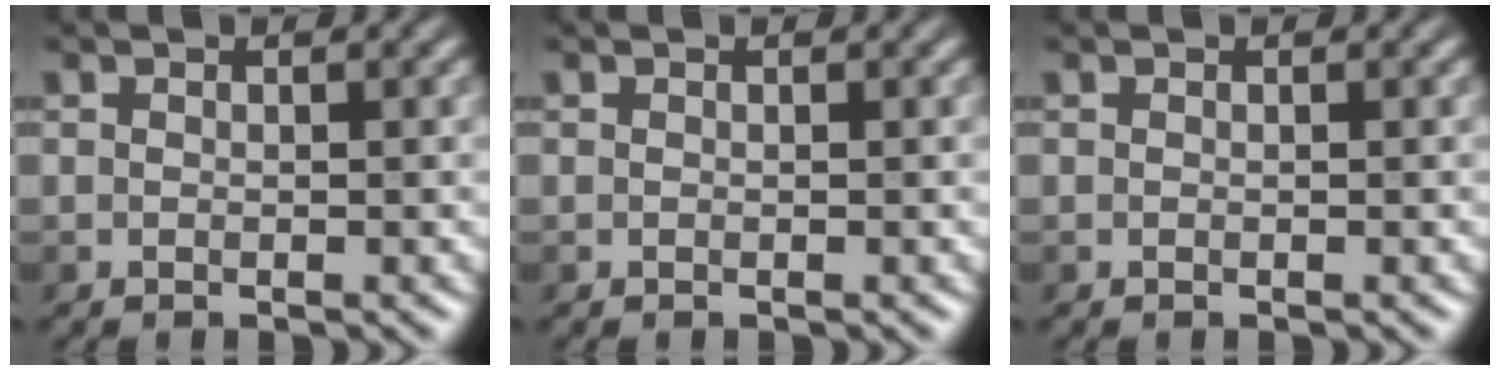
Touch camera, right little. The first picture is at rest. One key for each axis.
{"total": 0.0}
{"total": 0.0}